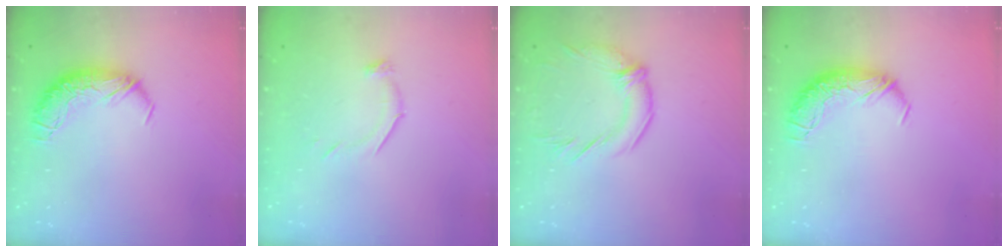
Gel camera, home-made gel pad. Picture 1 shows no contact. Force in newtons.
{"total": 6.8, "press": 6.7, "slide": 0.8}
{"total": 2.8, "press": 1.9, "slide": 2.2}
{"total": 0.0}